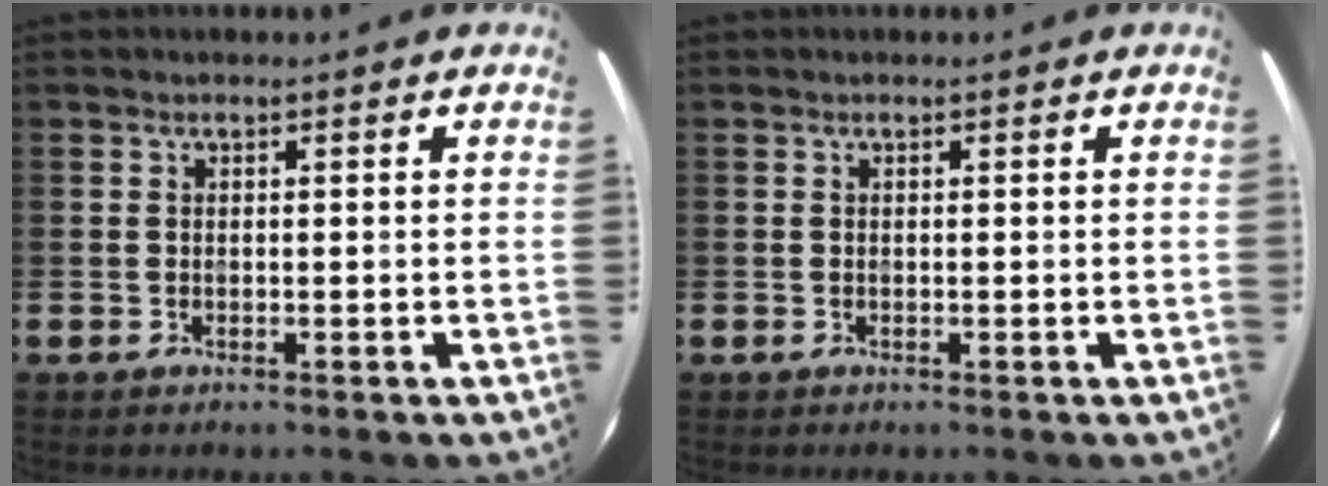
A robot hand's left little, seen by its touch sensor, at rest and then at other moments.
{"total": 0.0}